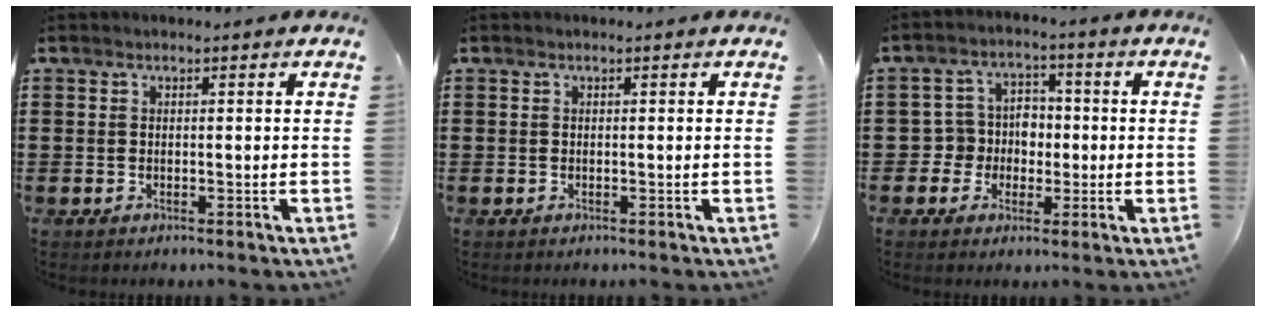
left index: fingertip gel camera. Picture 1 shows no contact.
{"total": 0.0}
{"total": 5.2, "force": [-0.7, 5.0, 1.4], "torque": [-0.047, 0.014, -0.015]}